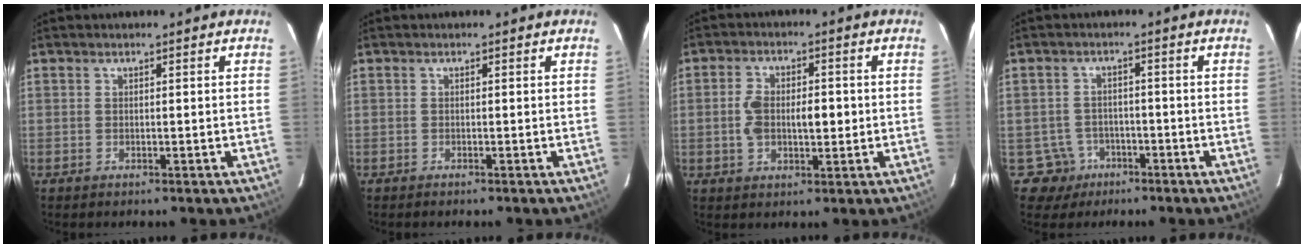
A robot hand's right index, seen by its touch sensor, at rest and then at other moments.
{"total": 0.8, "force": [-0.7, 0.1, 0.4], "torque": [-0.006, -0.002, -0.010]}
{"total": 7.2, "force": [-0.3, 3.6, 6.2], "torque": [-0.115, 0.017, -0.003]}
{"total": 5.1, "force": [-2.2, 4.6, -0.5], "torque": [0.010, 0.012, -0.033]}